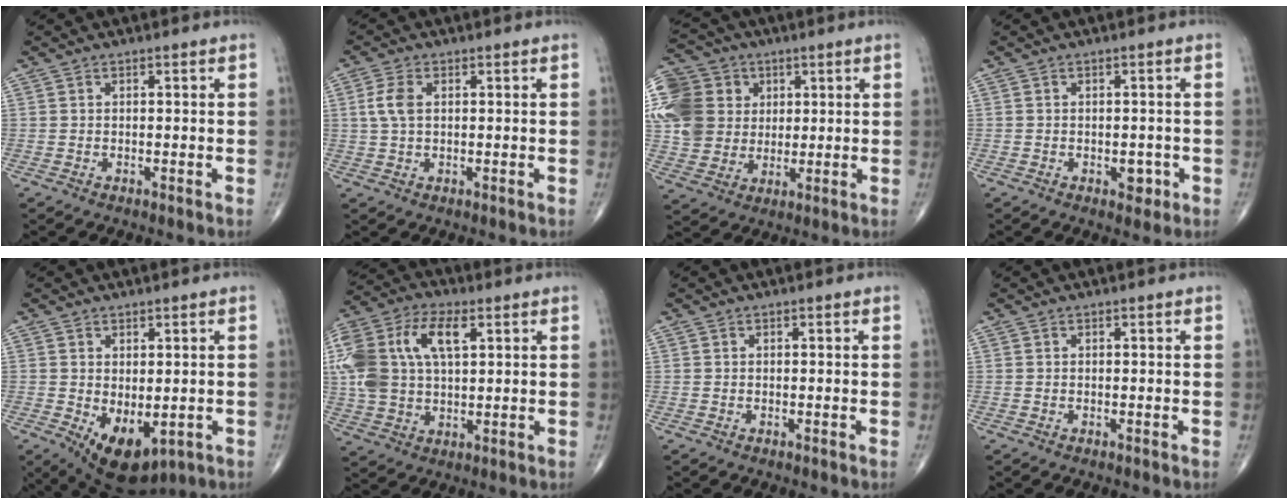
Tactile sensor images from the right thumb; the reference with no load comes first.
{"total": 4.1, "force": [0.8, 2.3, 3.3], "torque": [-0.081, 0.006, 0.014]}
{"total": 20.5, "force": [4.4, 17.4, 9.9], "torque": [-0.221, 0.031, 0.088]}
{"total": 2.6, "force": [-1.0, 1.7, 1.7], "torque": [-0.006, 0.003, -0.010]}
{"total": 9.3, "force": [-2.3, 5.1, 7.4], "torque": [-0.101, -0.008, -0.013]}
{"total": 17.9, "force": [4.7, 9.9, 14.1], "torque": [-0.312, 0.017, 0.083]}
{"total": 0.0}
{"total": 0.0}